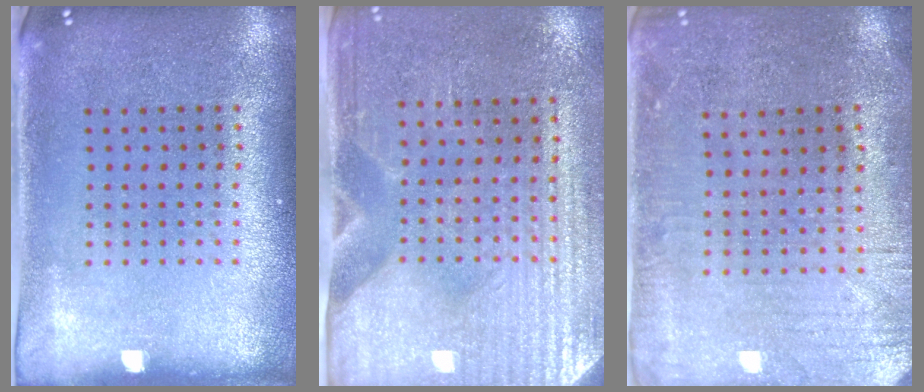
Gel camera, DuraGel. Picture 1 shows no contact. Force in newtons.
{"total": 3.1, "press": 2.8, "slide": 1.4}
{"total": 0.6, "press": 0.4, "slide": 0.4}